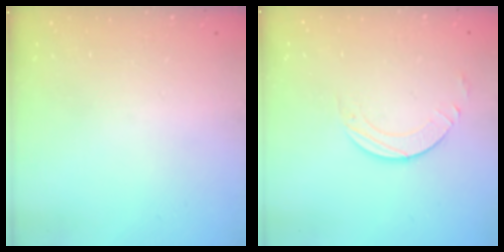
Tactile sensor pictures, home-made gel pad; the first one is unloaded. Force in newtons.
{"total": 2.7, "press": 2.7, "slide": 0.2}